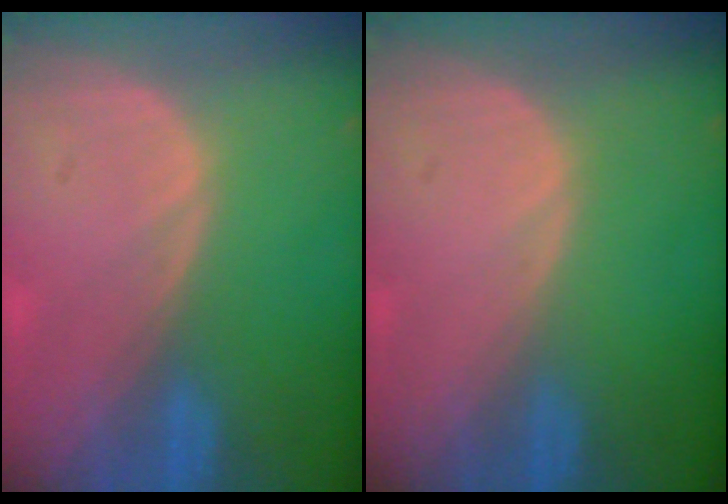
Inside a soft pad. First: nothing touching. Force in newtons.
{"total": 0.0}